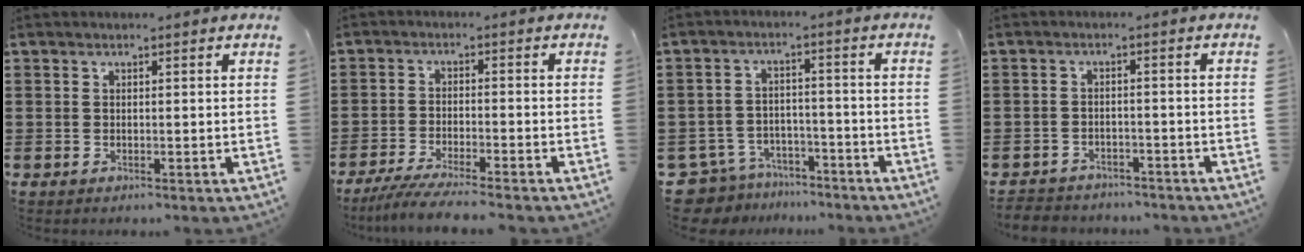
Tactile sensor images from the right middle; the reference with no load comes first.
{"total": 4.9, "force": [-4.5, -0.4, 1.9], "torque": [-0.045, -0.019, -0.088]}
{"total": 6.3, "force": [-6.1, 1.4, 0.5], "torque": [-0.038, 0.006, -0.129]}
{"total": 2.8, "force": [-2.7, 0.3, -0.3], "torque": [-0.004, -0.005, -0.060]}